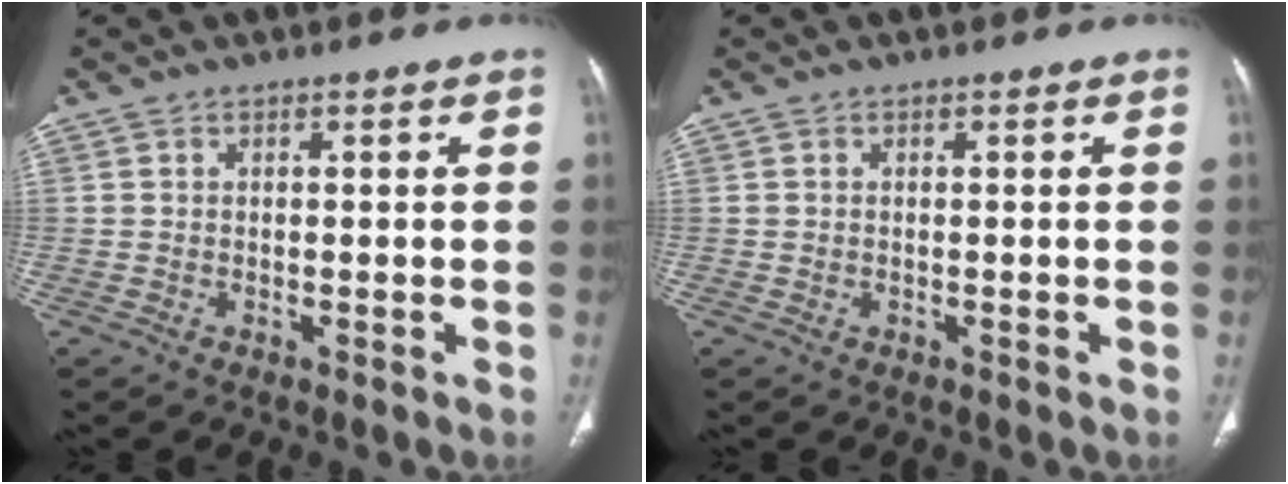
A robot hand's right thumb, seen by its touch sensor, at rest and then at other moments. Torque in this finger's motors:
{"motor_torque": [0.80, 0.64, -0.18, -0.04, -0.02]}